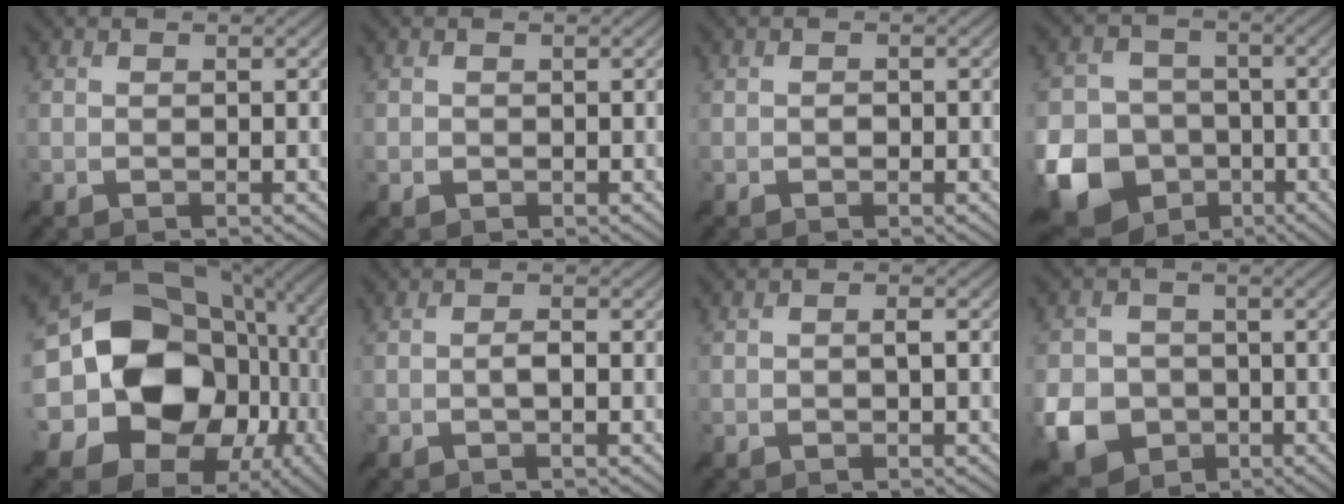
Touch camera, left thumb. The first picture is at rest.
{"total": 1.0, "force": [-0.3, 1.0, 0.1], "torque": [0.000, -0.005, -0.010]}
{"total": 0.6, "force": [-0.2, 0.4, 0.3], "torque": [-0.004, -0.001, -0.005]}
{"total": 13.3, "force": [-5.2, 10.8, 5.9], "torque": [-0.184, -0.045, -0.105]}
{"total": 22.1, "force": [0.0, 17.8, 13.1], "torque": [-0.295, -0.030, 0.015]}
{"total": 1.5, "force": [-0.4, 0.3, 1.4], "torque": [-0.027, 0.005, -0.010]}
{"total": 1.4, "force": [-0.3, 0.6, 1.2], "torque": [-0.021, 0.006, -0.009]}
{"total": 7.8, "force": [-2.9, 6.3, 3.6], "torque": [-0.094, -0.021, -0.063]}